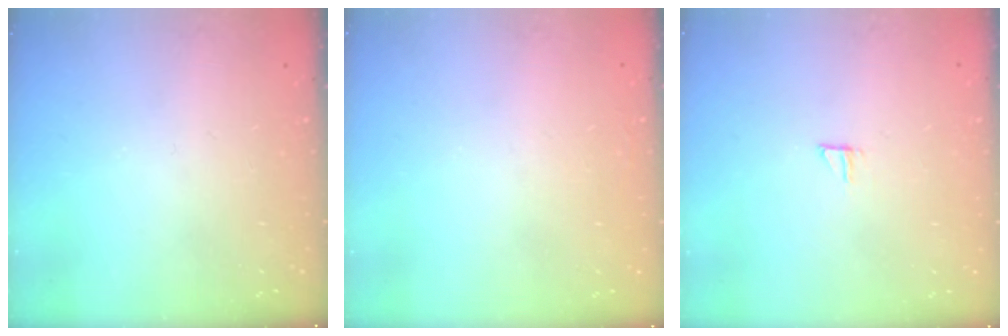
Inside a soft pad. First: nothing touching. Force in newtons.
{"total": 1.6, "press": 1.6, "slide": 0.0}
{"total": 5.4, "press": 5.4, "slide": 0.5}